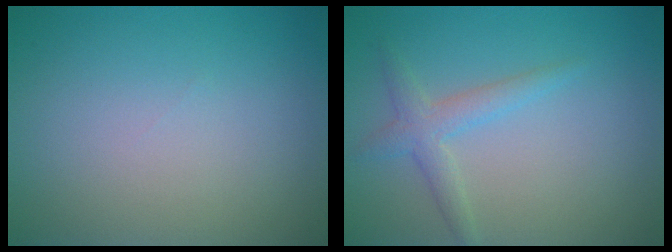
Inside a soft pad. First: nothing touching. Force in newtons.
{"total": 2.2, "press": 2.2, "slide": 0.1}